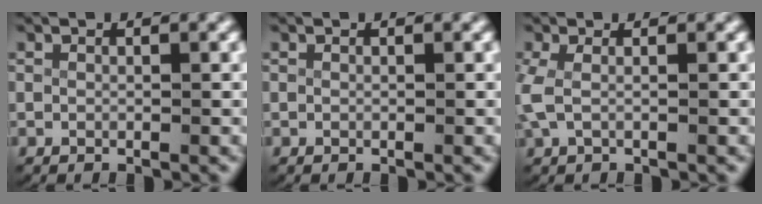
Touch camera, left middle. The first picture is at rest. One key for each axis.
{"total": 0.0}
{"total": 2.1, "fx": 0.0, "fy": 1.1, "fz": 1.8, "tx": -0.059, "ty": -0.006, "tz": 0.004}